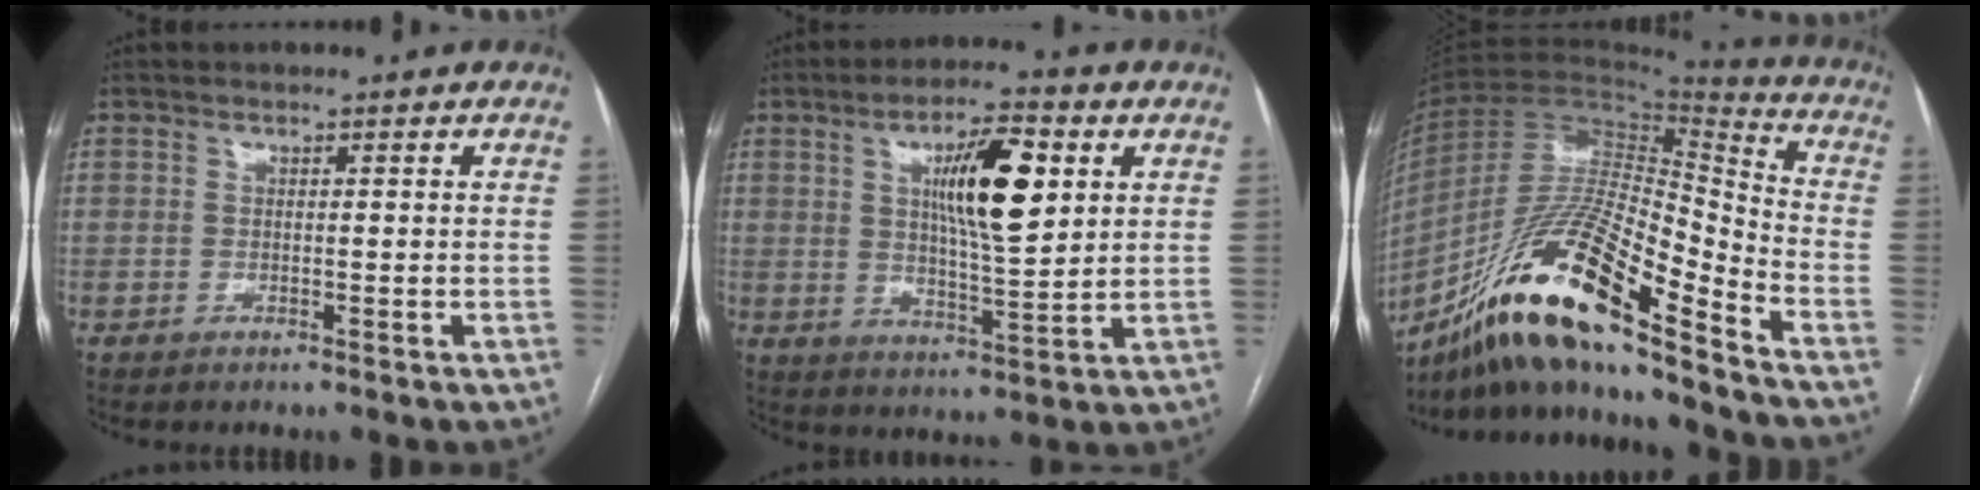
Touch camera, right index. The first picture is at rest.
{"total": 12.0, "force": [3.7, 2.6, 11.1], "torque": [-0.189, 0.004, 0.063]}
{"total": 21.5, "force": [-14.6, 2.5, 15.6], "torque": [-0.301, -0.019, -0.264]}